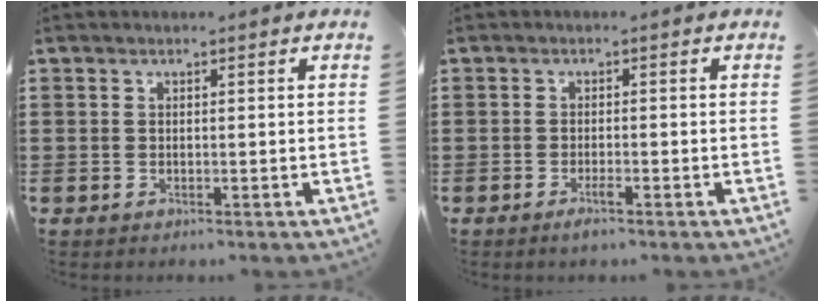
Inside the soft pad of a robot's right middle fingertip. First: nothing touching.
{"total": 1.8, "force": [-1.1, 0.2, 1.3], "torque": [-0.029, -0.005, -0.023]}